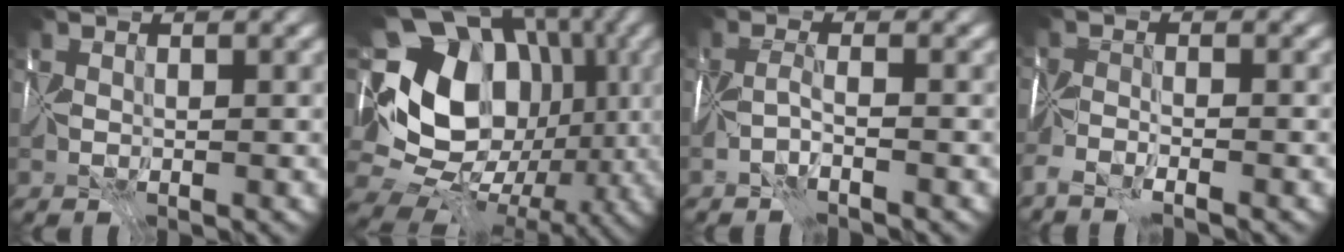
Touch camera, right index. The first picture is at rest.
{"total": 17.5, "force": [1.6, 13.8, 10.7], "torque": [-0.172, 0.024, 0.034]}
{"total": 1.7, "force": [-1.1, -0.1, 1.3], "torque": [-0.031, 0.000, -0.034]}
{"total": 3.3, "force": [-2.9, 0.4, 1.6], "torque": [-0.032, -0.009, -0.068]}